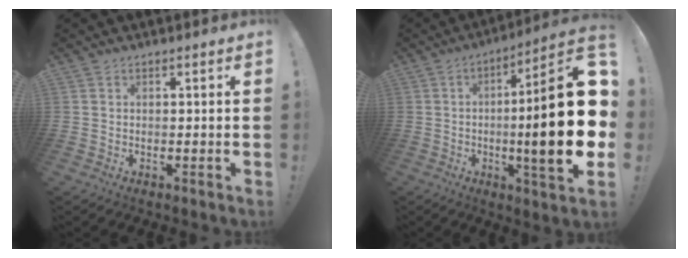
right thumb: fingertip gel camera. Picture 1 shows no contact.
{"total": 24.9, "force": [-1.3, 3.9, 24.6], "torque": [-0.385, -0.009, -0.025]}